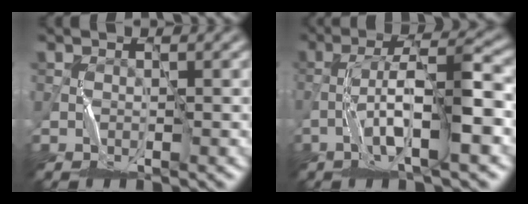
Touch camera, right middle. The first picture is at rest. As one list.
[{"total": 6.5, "force": [-2.4, 0.8, 6.0], "torque": [-0.110, 0.020, -0.044]}]